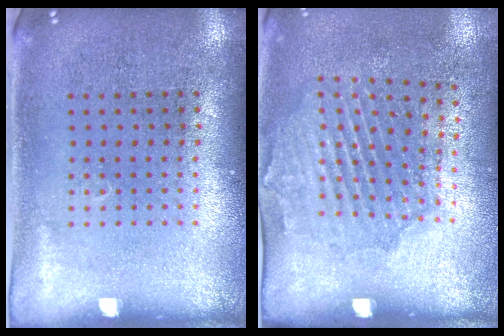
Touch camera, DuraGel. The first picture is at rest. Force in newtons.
{"total": 1.8, "press": 1.5, "slide": 0.9}